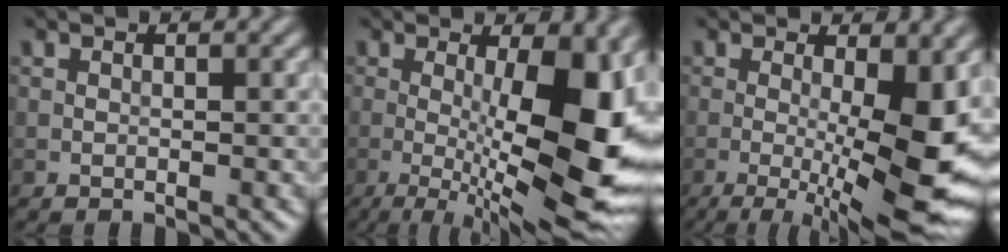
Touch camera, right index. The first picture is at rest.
{"total": 12.8, "force": [-1.0, 3.5, 12.3], "torque": [-0.166, -0.011, -0.017]}
{"total": 13.9, "force": [-1.5, 3.9, 13.2], "torque": [-0.170, -0.013, -0.011]}